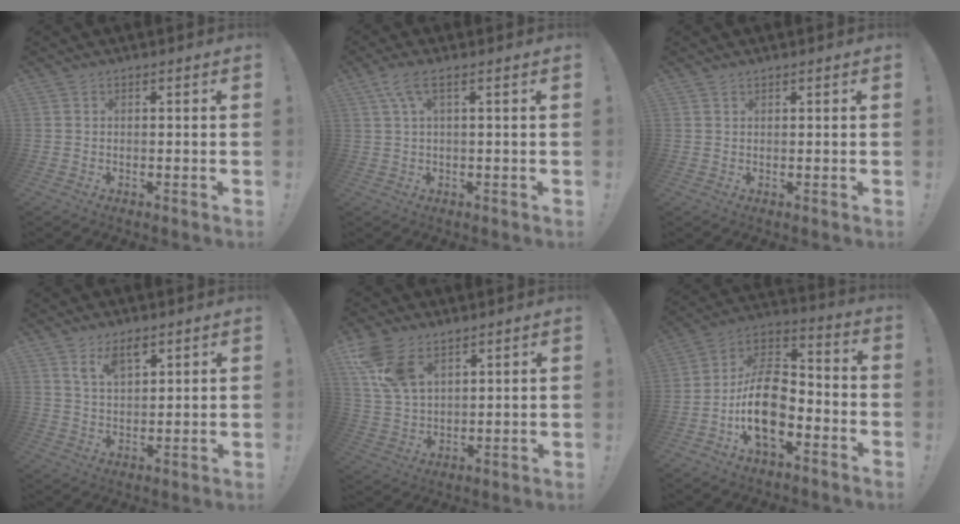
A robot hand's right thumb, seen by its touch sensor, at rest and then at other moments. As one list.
[{"total": 4.2, "force": [1.6, 0.6, 3.8], "torque": [-0.083, 0.000, 0.029]}, {"total": 0.8, "force": [0.7, 0.2, 0.3], "torque": [-0.006, 0.000, 0.013]}, {"total": 6.2, "force": [4.6, 2.4, 3.4], "torque": [-0.064, -0.021, 0.082]}, {"total": 11.1, "force": [7.0, 6.1, 6.1], "torque": [-0.125, -0.019, 0.141]}, {"total": 16.3, "force": [-5.8, 10.0, 11.5], "torque": [-0.212, 0.035, -0.093]}]